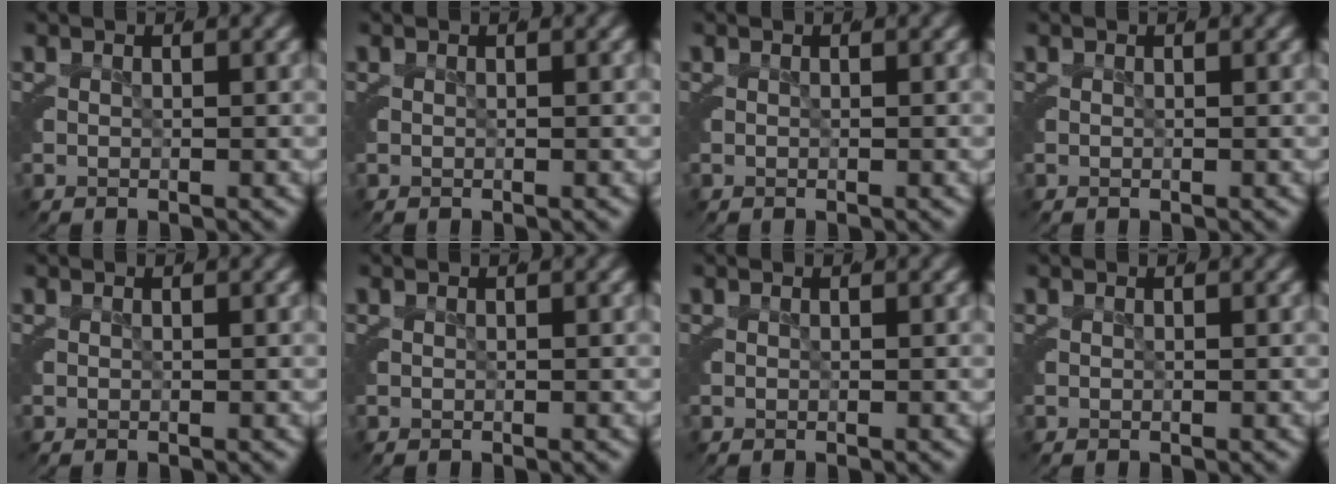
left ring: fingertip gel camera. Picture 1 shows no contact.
{"total": 0.0}
{"total": 0.0}
{"total": 0.0}
{"total": 0.0}
{"total": 0.0}
{"total": 0.0}
{"total": 0.0}